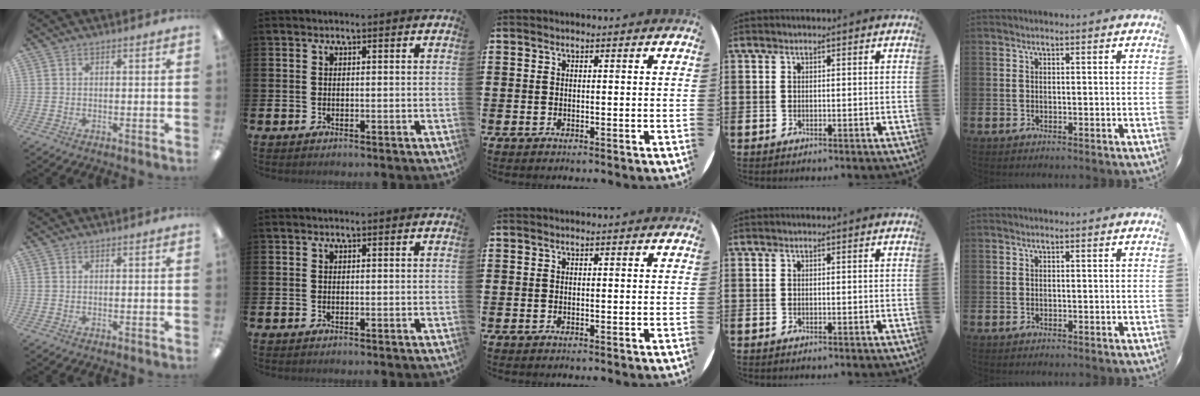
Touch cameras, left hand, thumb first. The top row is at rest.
{}